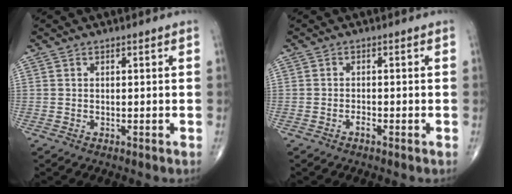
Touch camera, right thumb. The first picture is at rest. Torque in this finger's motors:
{"motor_torque": [0.46, 0.34, -0.01, -0.43, 0.02]}